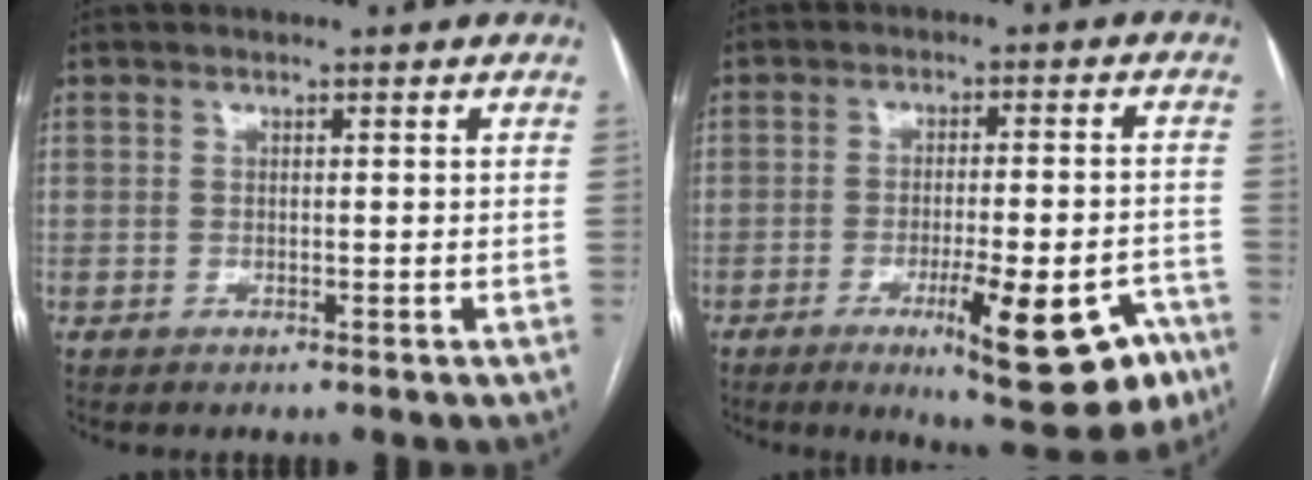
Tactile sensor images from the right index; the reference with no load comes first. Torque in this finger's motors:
{"motor_torque": [1.43, -0.71, 0.20, 0.06]}